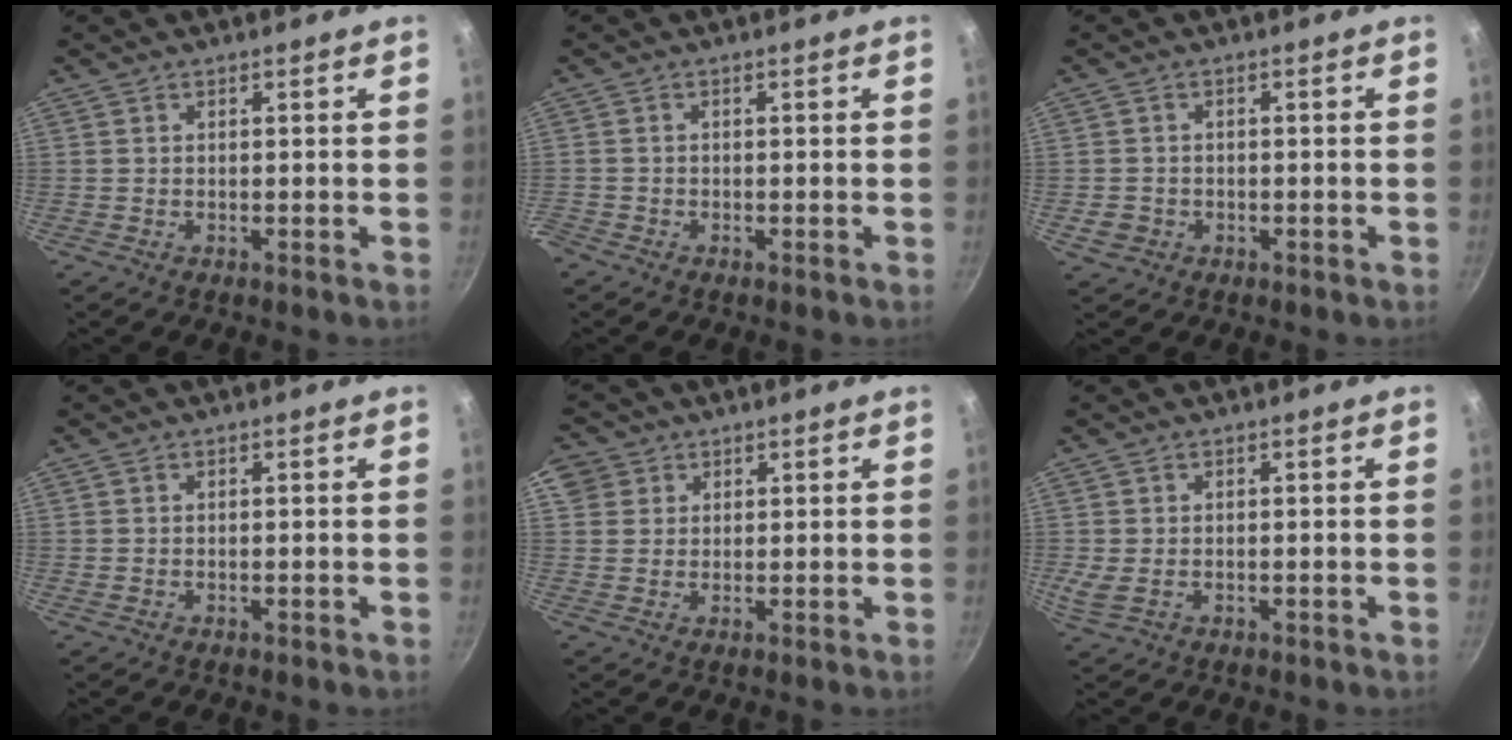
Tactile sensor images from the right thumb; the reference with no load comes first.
{"total": 1.6, "force": [-1.1, 1.0, 0.3], "torque": [-0.013, 0.002, -0.026]}
{"total": 3.1, "force": [-1.0, 2.6, 1.2], "torque": [-0.017, 0.010, -0.010]}
{"total": 0.0}
{"total": 5.7, "force": [2.3, 5.0, 1.3], "torque": [0.002, 0.007, 0.035]}
{"total": 3.0, "force": [-0.3, 2.0, 2.2], "torque": [-0.043, -0.004, -0.002]}